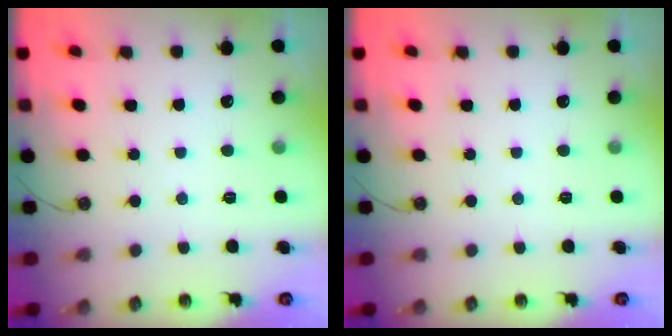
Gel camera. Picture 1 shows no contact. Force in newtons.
{"total": 0.0}